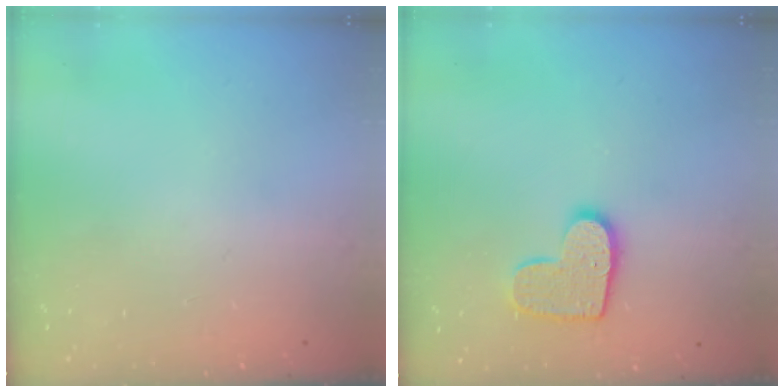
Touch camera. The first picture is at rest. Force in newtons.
{"total": 11.2, "press": 11.2, "slide": 0.6}